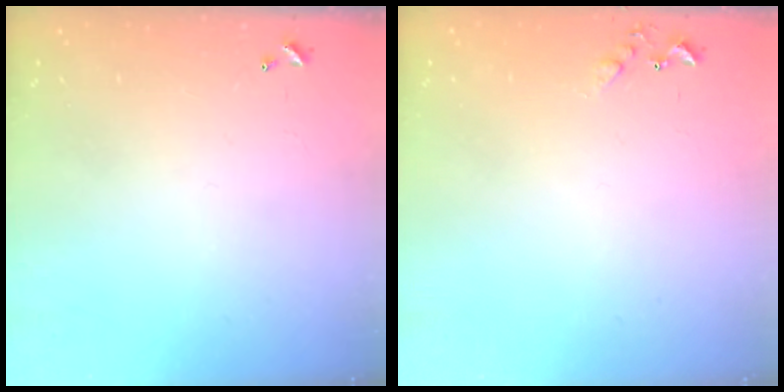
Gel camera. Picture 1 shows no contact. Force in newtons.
{"total": 5.5, "press": 5.5, "slide": 0.6}